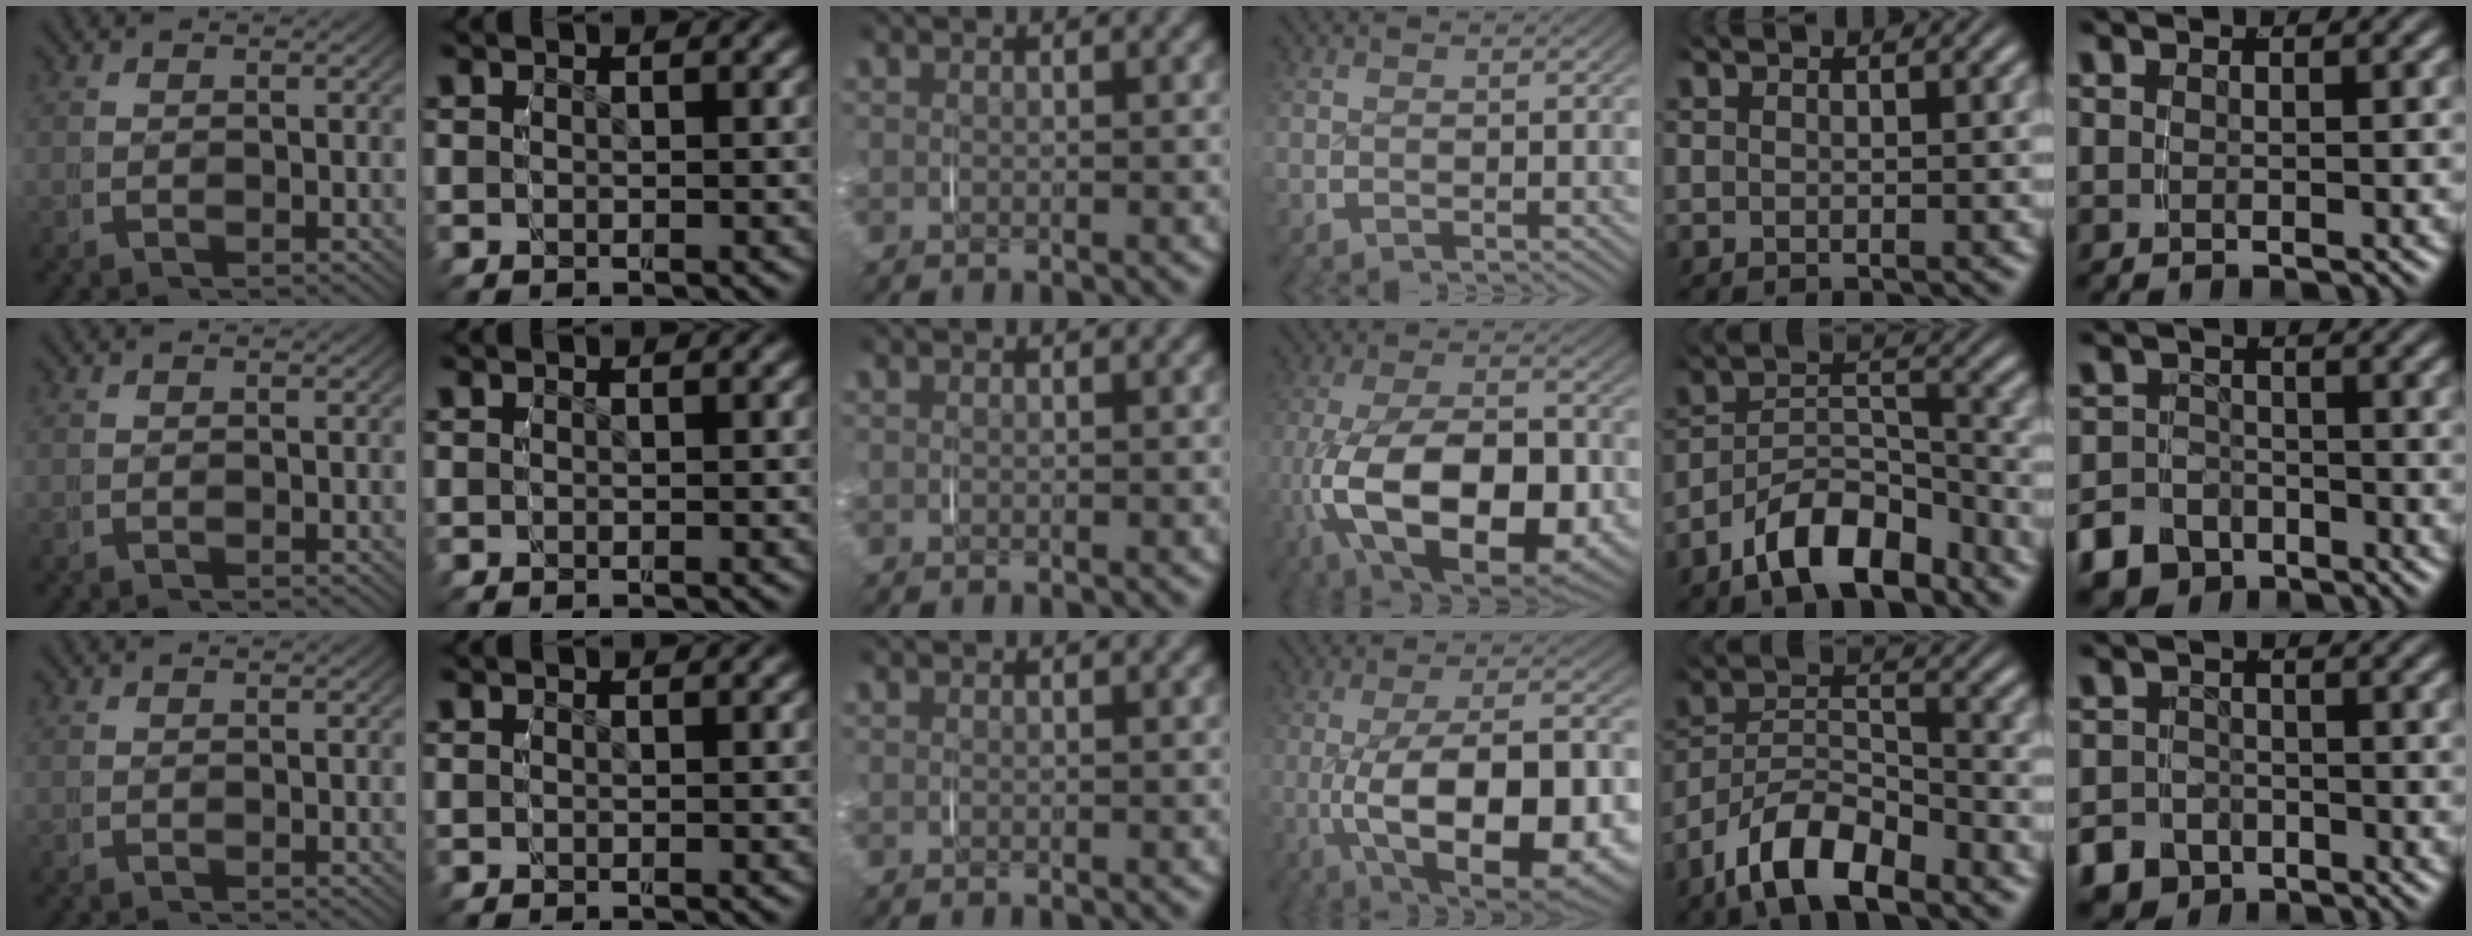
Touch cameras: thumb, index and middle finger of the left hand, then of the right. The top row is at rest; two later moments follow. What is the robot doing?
{"motion": "grasp_and_lifting", "object": "paper plate"}